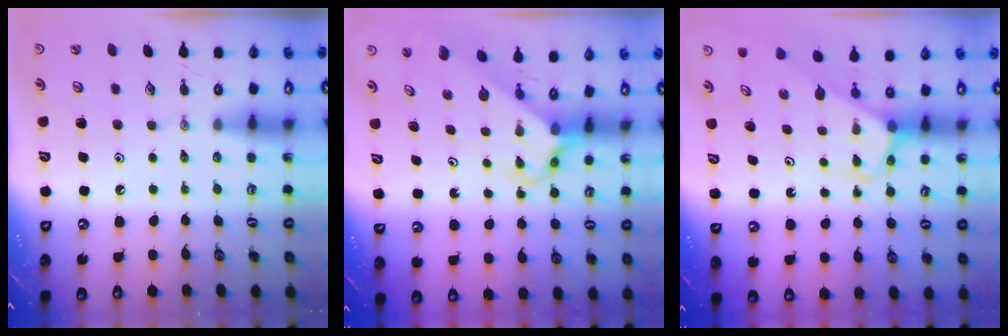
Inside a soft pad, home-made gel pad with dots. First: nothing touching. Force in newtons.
{"total": 2.9, "press": 2.9, "slide": 0.3}
{"total": 3.1, "press": 3.1, "slide": 0.2}